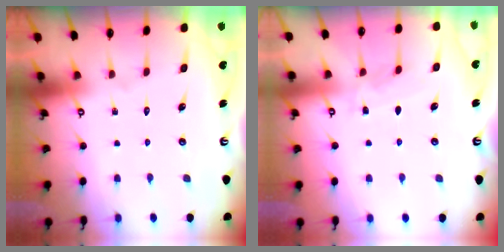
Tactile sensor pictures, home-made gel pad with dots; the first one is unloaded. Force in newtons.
{"total": 5.3, "press": 5.2, "slide": 0.4}